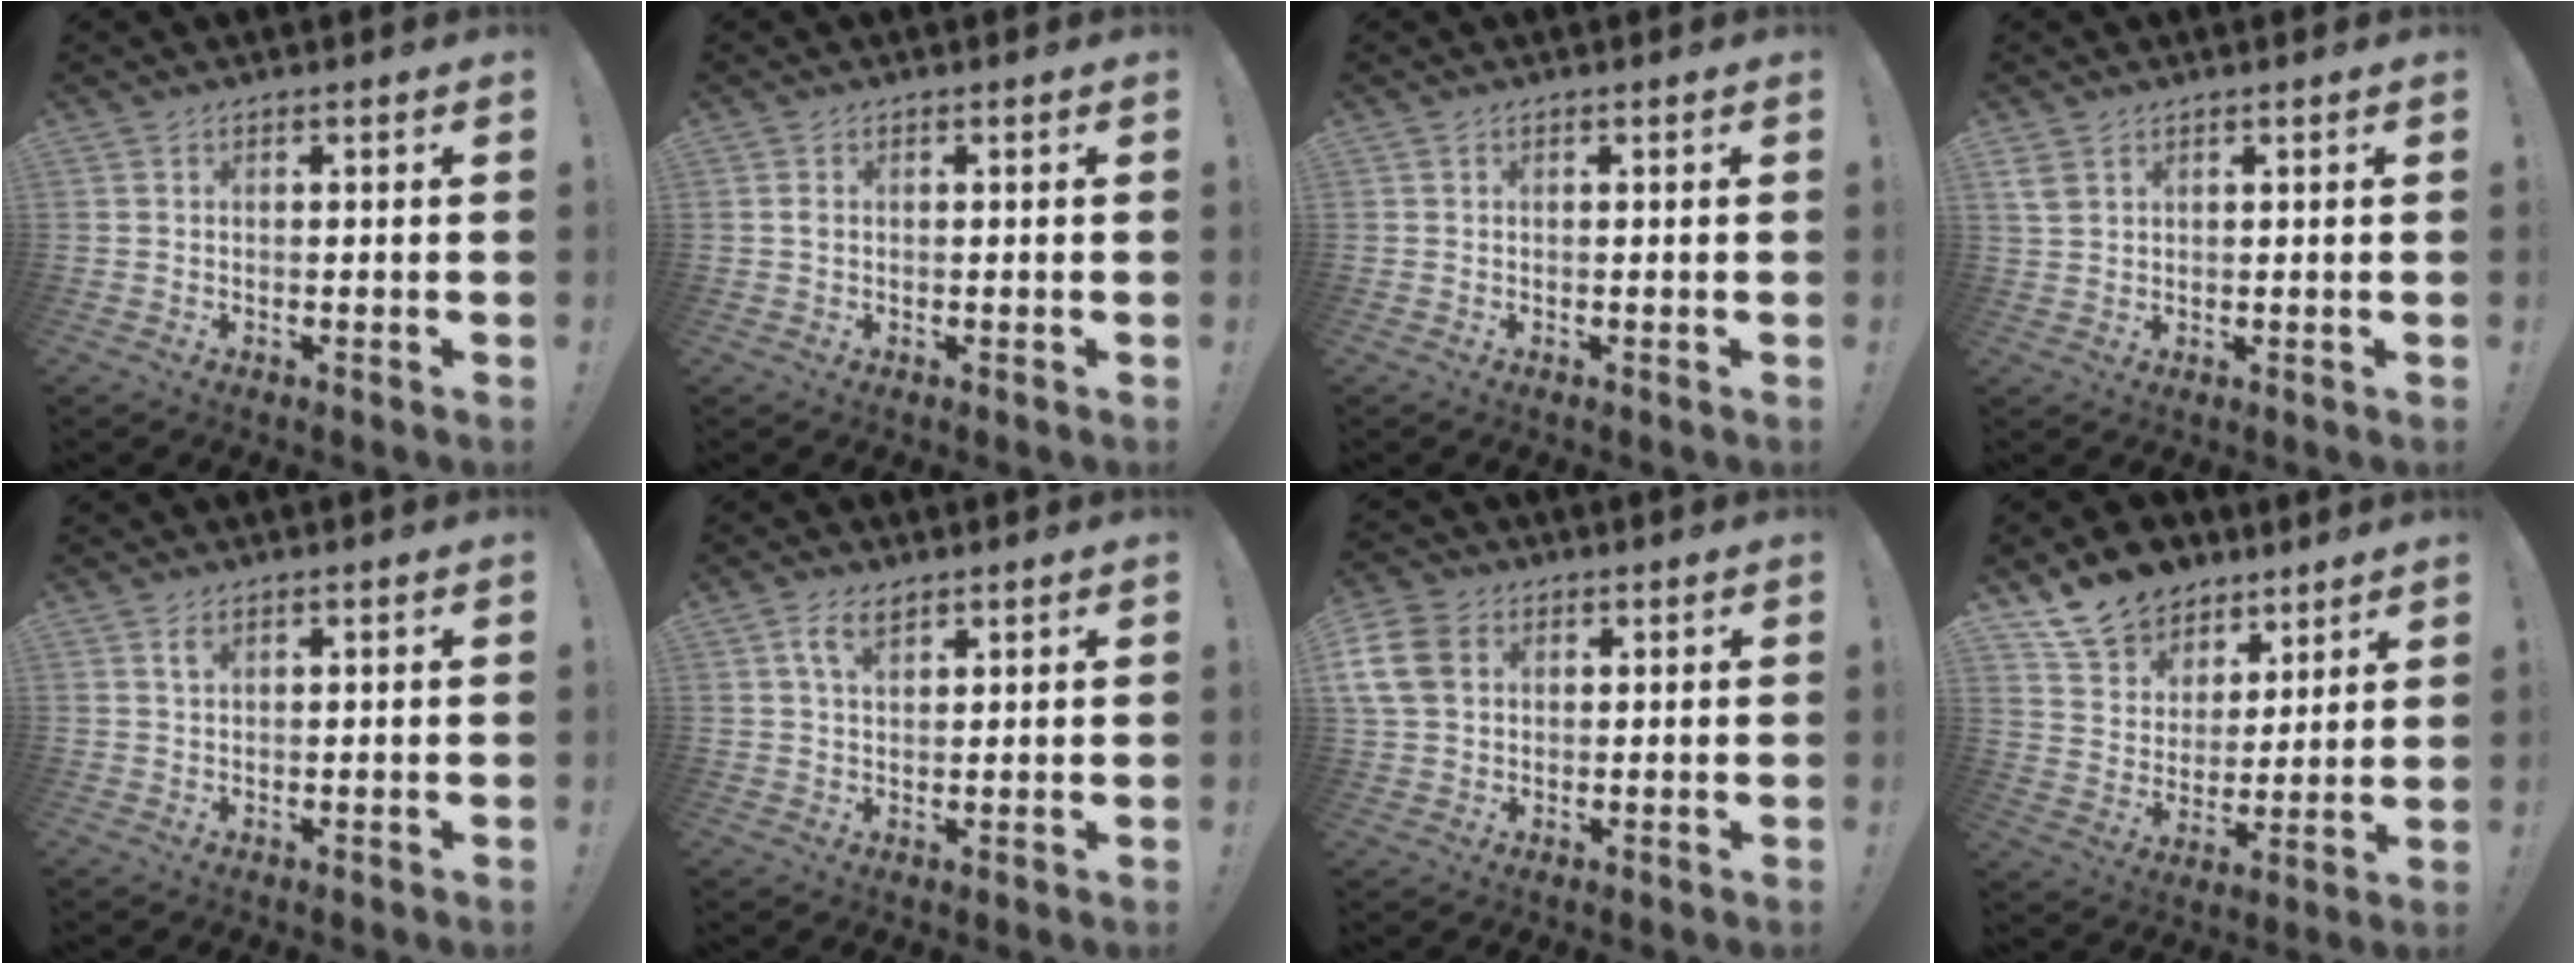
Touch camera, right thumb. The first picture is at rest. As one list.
[{"total": 0.8, "force": [0.0, 0.6, 0.6], "torque": [-0.017, 0.005, 0.000]}, {"total": 0.0}, {"total": 3.6, "force": [2.1, 2.2, 1.9], "torque": [-0.040, -0.002, 0.043]}, {"total": 1.8, "force": [1.0, 0.9, 1.3], "torque": [-0.014, -0.003, 0.016]}, {"total": 5.3, "force": [2.9, 2.8, 3.4], "torque": [-0.065, -0.001, 0.054]}, {"total": 11.5, "force": [3.1, 8.7, 6.8], "torque": [-0.146, 0.000, 0.065]}, {"total": 13.8, "force": [10.1, 8.8, 3.0], "torque": [-0.061, -0.068, 0.198]}]